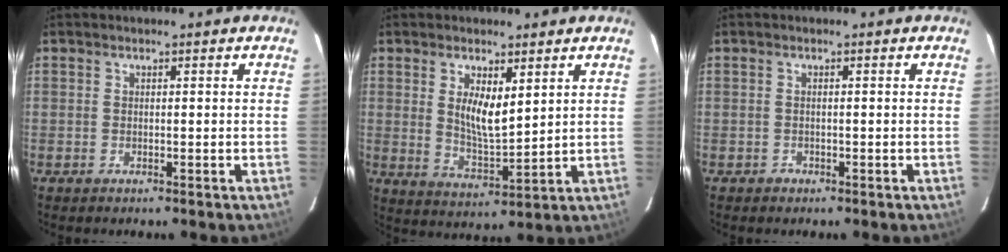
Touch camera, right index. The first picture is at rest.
{"total": 7.6, "force": [2.8, 2.9, 6.4], "torque": [-0.110, -0.008, 0.060]}
{"total": 0.9, "force": [-0.6, 0.7, 0.0], "torque": [0.001, 0.003, -0.007]}